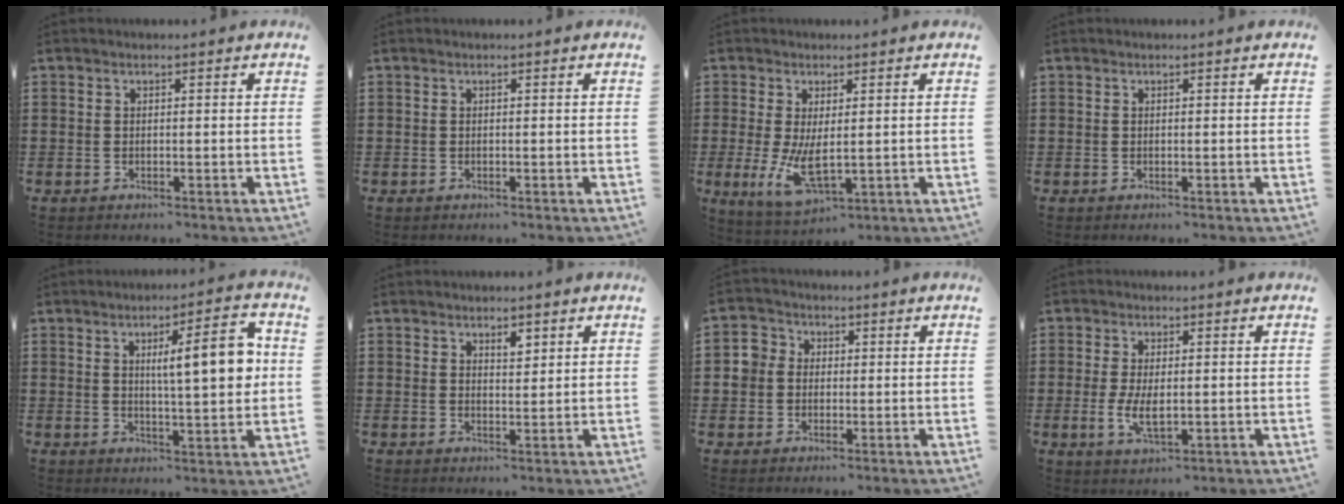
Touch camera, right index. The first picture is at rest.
{"total": 0.0}
{"total": 7.3, "force": [-0.2, 3.0, 6.6], "torque": [-0.129, -0.024, -0.003]}
{"total": 0.0}
{"total": 9.4, "force": [2.0, 2.0, 9.0], "torque": [-0.138, -0.009, 0.024]}
{"total": 2.1, "force": [1.6, 0.8, 1.0], "torque": [-0.006, -0.004, 0.026]}
{"total": 3.7, "force": [-0.2, 3.6, 0.7], "torque": [-0.036, 0.010, -0.011]}
{"total": 4.8, "force": [-0.4, 2.2, 4.3], "torque": [-0.093, -0.003, -0.009]}